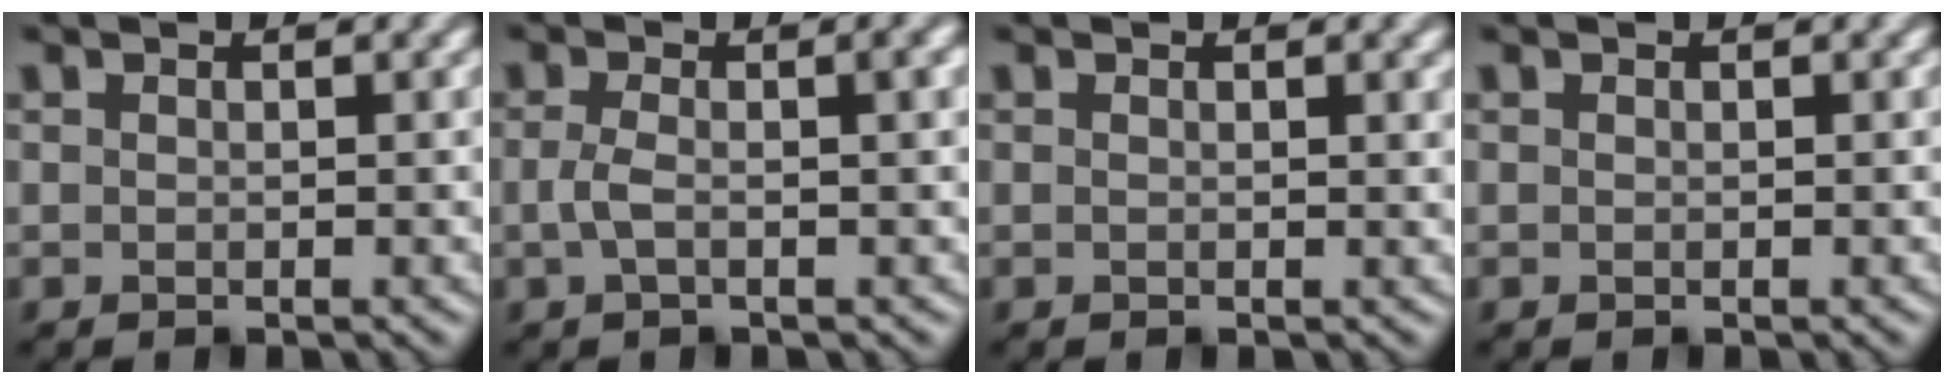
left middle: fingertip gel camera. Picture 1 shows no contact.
{"total": 3.9, "force": [0.1, 1.5, 3.6], "torque": [-0.064, 0.007, -0.005]}
{"total": 0.9, "force": [0.4, 0.3, 0.8], "torque": [-0.006, 0.003, 0.004]}
{"total": 0.0}